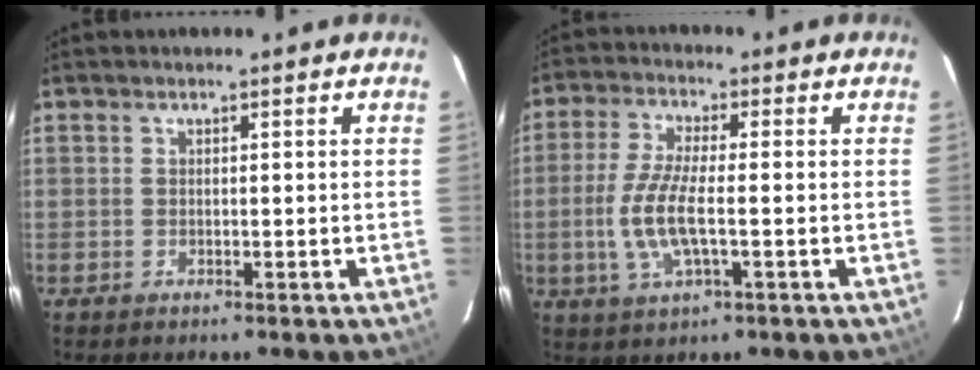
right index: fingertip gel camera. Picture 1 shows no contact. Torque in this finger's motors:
{"motor_torque": [0.32, -0.04, 0.54, 0.14]}